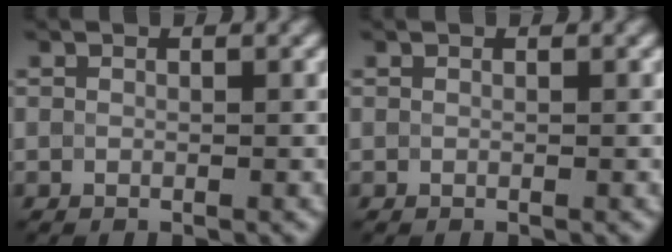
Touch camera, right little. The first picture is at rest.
{"total": 0.0}